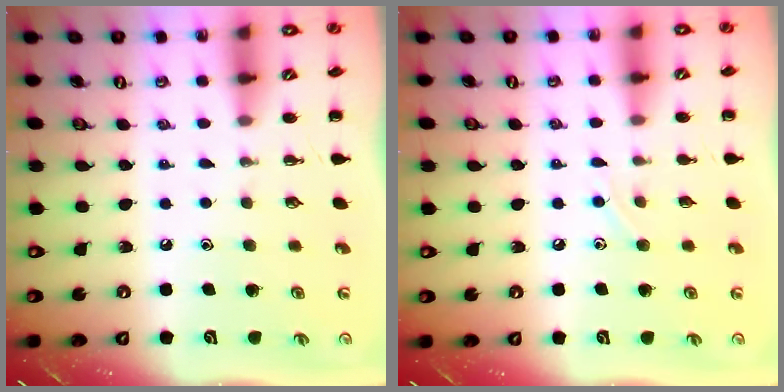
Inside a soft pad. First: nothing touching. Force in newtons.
{"total": 4.3, "press": 4.2, "slide": 1.3}